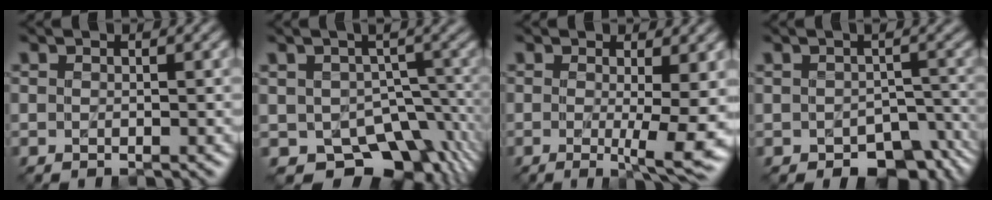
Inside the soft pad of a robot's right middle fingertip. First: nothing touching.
{"total": 8.7, "force": [-3.9, 5.5, 5.5], "torque": [-0.066, -0.026, -0.051]}
{"total": 5.3, "force": [-0.5, 0.7, 5.3], "torque": [-0.083, -0.013, -0.005]}
{"total": 5.8, "force": [-3.3, 3.1, 3.5], "torque": [-0.037, -0.022, -0.037]}